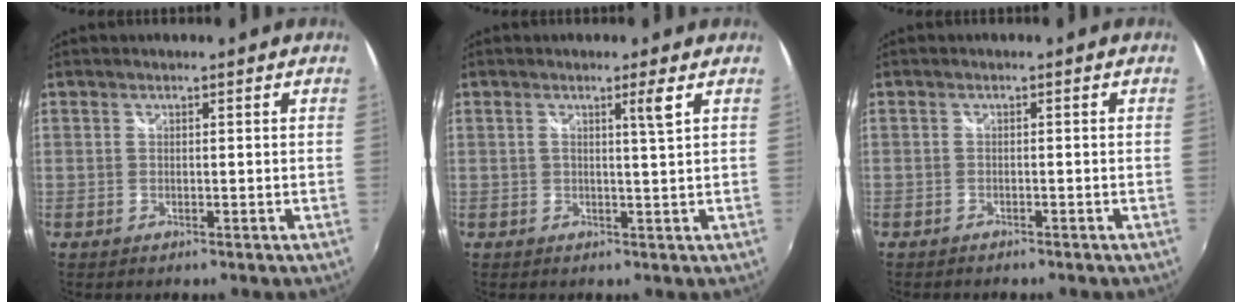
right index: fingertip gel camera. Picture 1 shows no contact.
{"total": 2.3, "force": [1.0, -0.9, 1.9], "torque": [-0.030, -0.009, 0.014]}
{"total": 1.5, "force": [-1.4, 0.5, 0.3], "torque": [-0.015, -0.003, -0.022]}